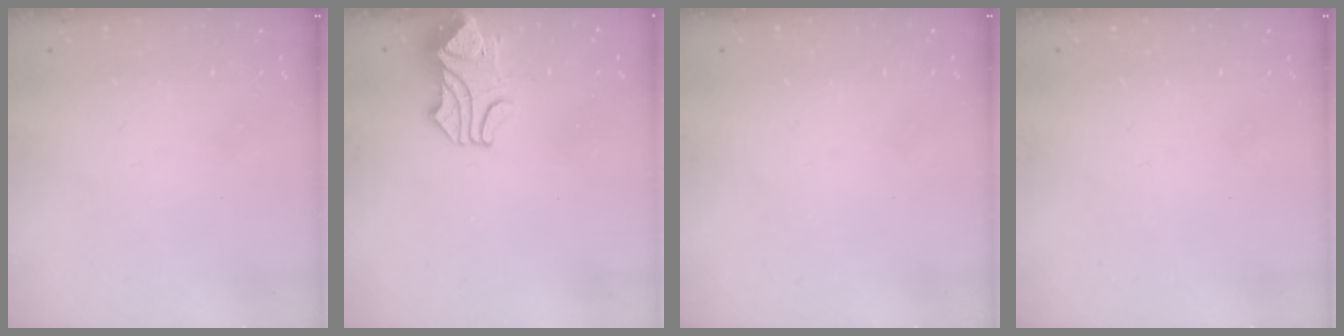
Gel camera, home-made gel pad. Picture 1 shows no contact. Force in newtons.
{"total": 1.0, "press": 0.6, "slide": 0.7}
{"total": 0.0}
{"total": 0.0}